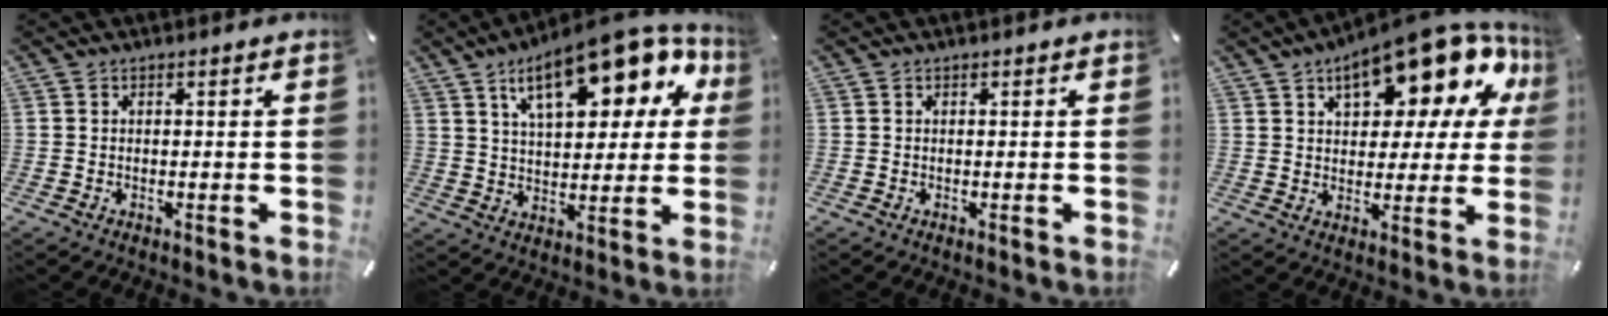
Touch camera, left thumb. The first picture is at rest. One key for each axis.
{"total": 19.7, "fx": 10.1, "fy": 9.2, "fz": 14.2, "tx": -0.212, "ty": -0.041, "tz": 0.161}
{"total": 0.0}
{"total": 19.4, "fx": 11.8, "fy": 8.5, "fz": 12.9, "tx": -0.181, "ty": -0.074, "tz": 0.194}